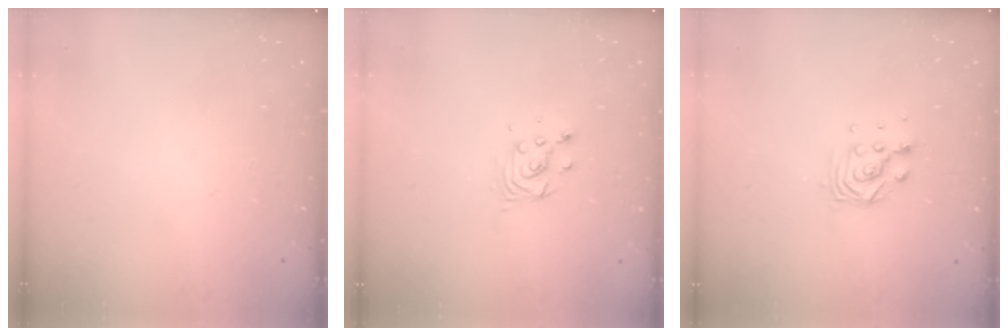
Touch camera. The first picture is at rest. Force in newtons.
{"total": 3.9, "press": 3.9, "slide": 0.3}
{"total": 5.1, "press": 5.0, "slide": 0.4}